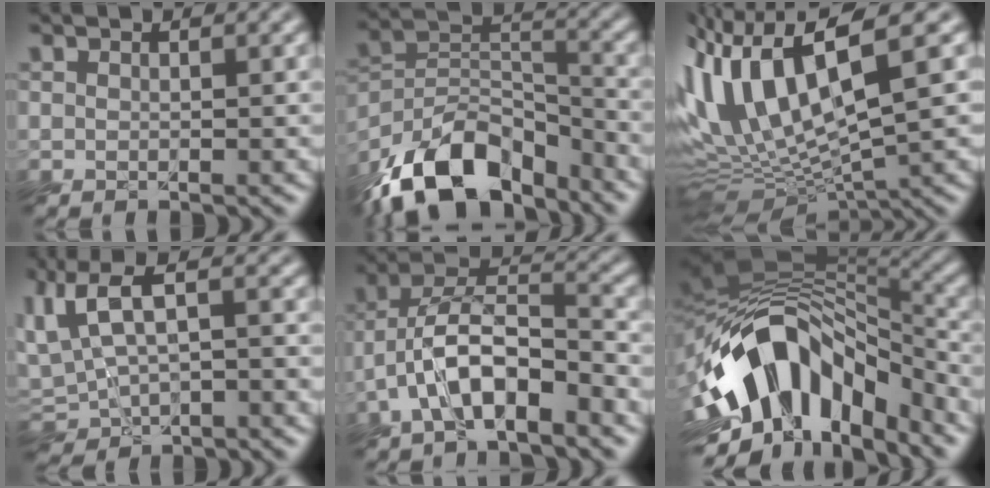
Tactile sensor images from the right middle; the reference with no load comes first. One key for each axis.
{"total": 12.4, "fx": -9.8, "fy": 5.2, "fz": 5.6, "tx": -0.096, "ty": 0.011, "tz": -0.196}
{"total": 11.7, "fx": 1.4, "fy": 3.7, "fz": 11.0, "tx": -0.224, "ty": 0.011, "tz": 0.031}
{"total": 5.8, "fx": -1.1, "fy": 3.2, "fz": 4.7, "tx": -0.091, "ty": 0.009, "tz": -0.034}
{"total": 7.8, "fx": -4.4, "fy": 3.0, "fz": 5.7, "tx": -0.104, "ty": 0.016, "tz": -0.089}
{"total": 13.1, "fx": -6.6, "fy": 7.6, "fz": 8.4, "tx": -0.141, "ty": 0.016, "tz": -0.119}